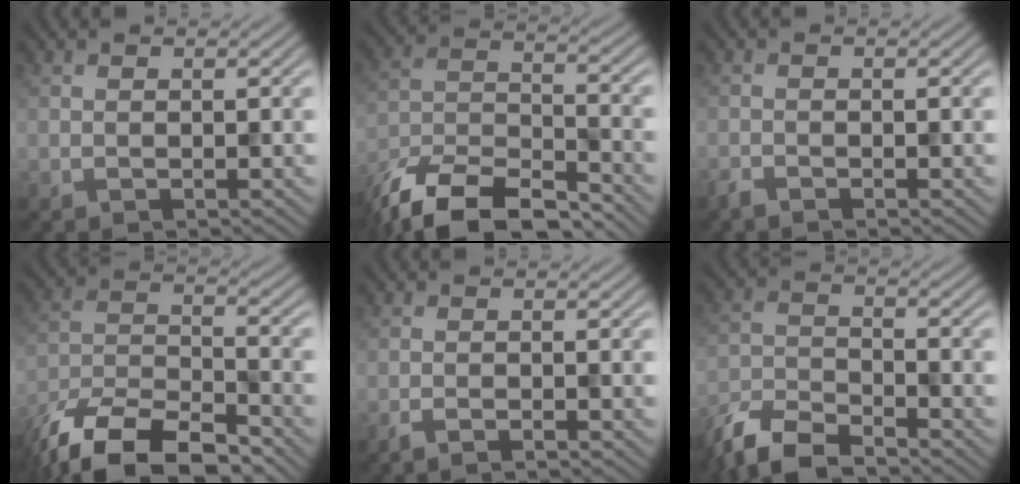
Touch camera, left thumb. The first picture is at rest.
{"total": 13.7, "force": [-11.4, 4.2, 6.4], "torque": [-0.142, -0.016, -0.206]}
{"total": 1.1, "force": [-1.1, 0.1, 0.4], "torque": [-0.008, -0.002, -0.025]}
{"total": 13.4, "force": [-10.4, 4.6, 7.2], "torque": [-0.146, -0.015, -0.197]}
{"total": 1.4, "force": [-1.0, 0.1, 1.0], "torque": [-0.017, 0.002, -0.022]}
{"total": 8.1, "force": [-7.0, 2.1, 3.5], "torque": [-0.078, -0.012, -0.150]}